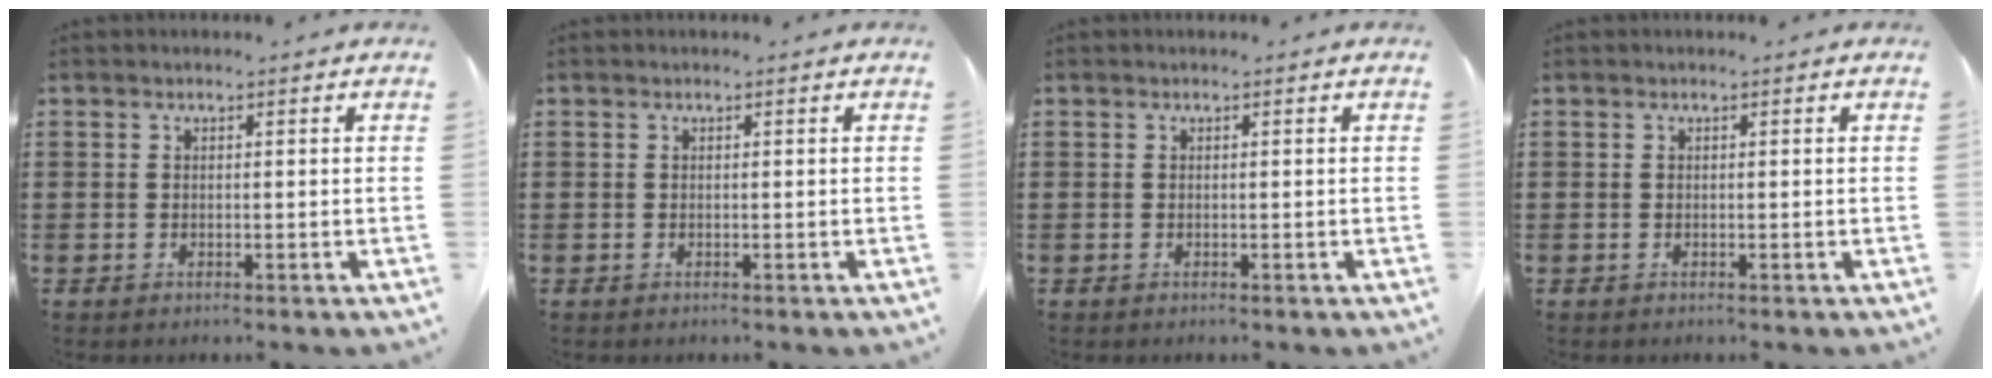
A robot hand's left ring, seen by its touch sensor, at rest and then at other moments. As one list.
[{"total": 0.0}, {"total": 0.0}, {"total": 0.0}]